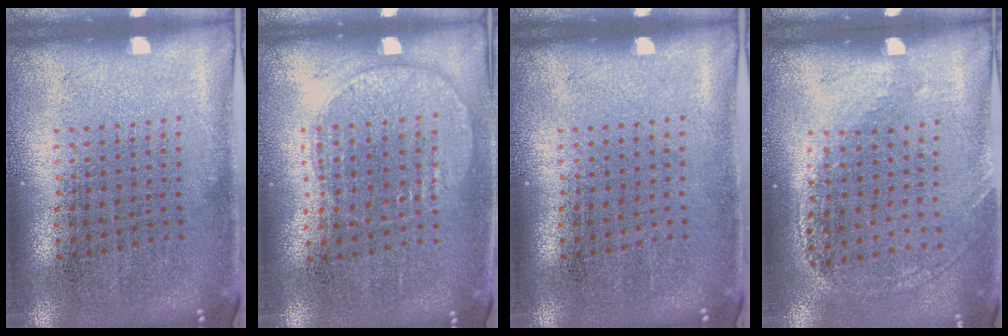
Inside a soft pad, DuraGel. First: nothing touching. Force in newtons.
{"total": 1.0, "press": 0.9, "slide": 0.4}
{"total": 0.0}
{"total": 1.2, "press": 1.0, "slide": 0.8}